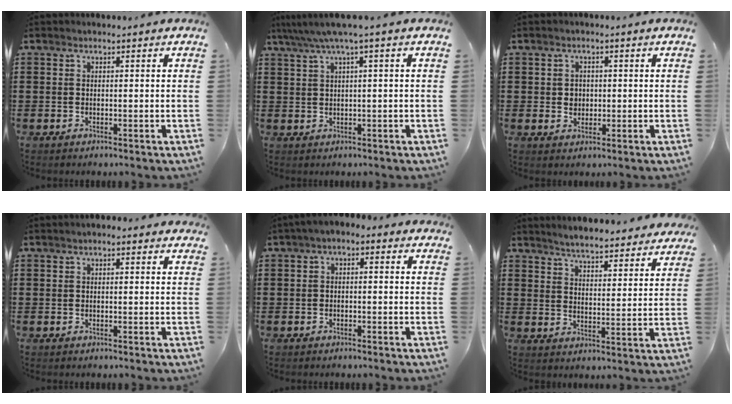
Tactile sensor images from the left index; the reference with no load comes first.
{"total": 3.1, "force": [1.1, -0.3, 2.8], "torque": [-0.056, -0.004, 0.016]}
{"total": 2.0, "force": [0.3, 1.9, 0.7], "torque": [-0.022, 0.009, 0.003]}
{"total": 1.0, "force": [0.4, 0.5, 0.8], "torque": [-0.016, 0.006, 0.005]}
{"total": 1.7, "force": [-1.5, 0.6, 0.7], "torque": [-0.022, 0.002, -0.035]}
{"total": 4.6, "force": [4.6, 0.1, 0.5], "torque": [-0.033, -0.024, 0.080]}